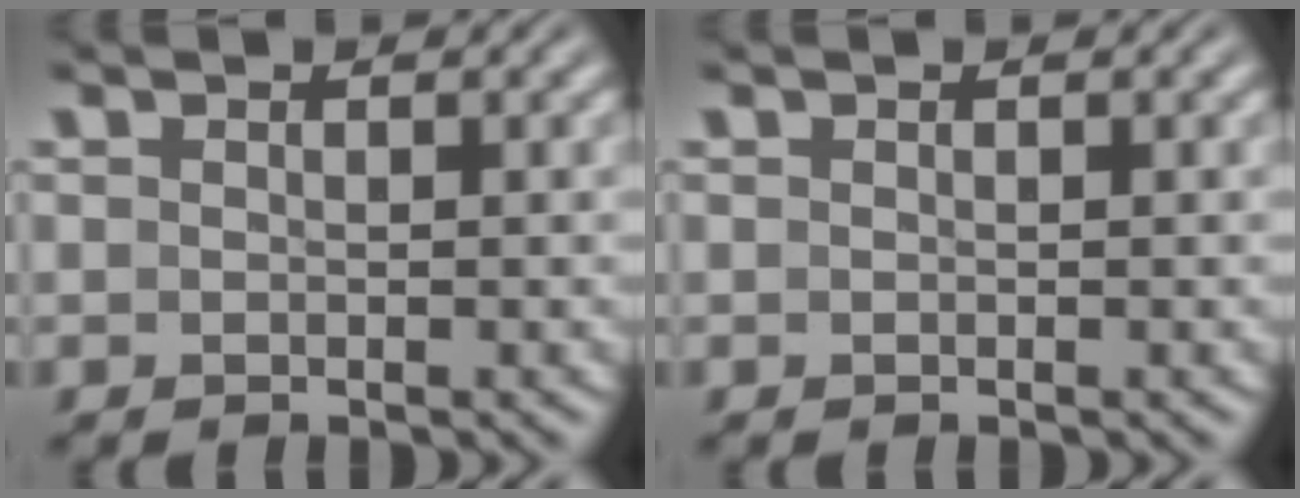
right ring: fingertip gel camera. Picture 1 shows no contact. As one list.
[{"total": 0.0}]